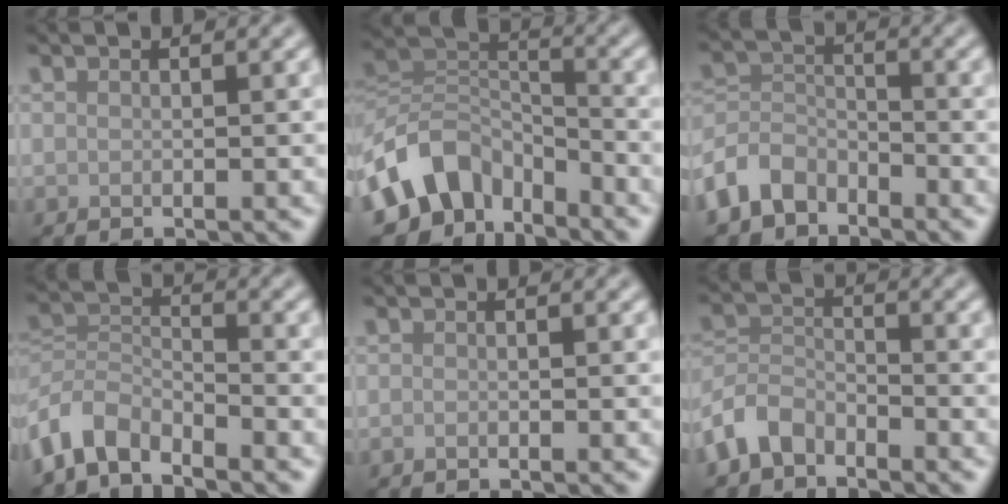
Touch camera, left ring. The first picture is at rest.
{"total": 7.9, "force": [-5.2, 5.0, 3.1], "torque": [-0.039, -0.002, -0.114]}
{"total": 4.4, "force": [-3.2, 2.7, 1.4], "torque": [-0.029, -0.001, -0.076]}
{"total": 4.5, "force": [-3.8, 1.9, 1.6], "torque": [-0.027, 0.000, -0.086]}
{"total": 0.0}
{"total": 3.8, "force": [-2.9, 2.0, 1.2], "torque": [-0.025, 0.002, -0.073]}